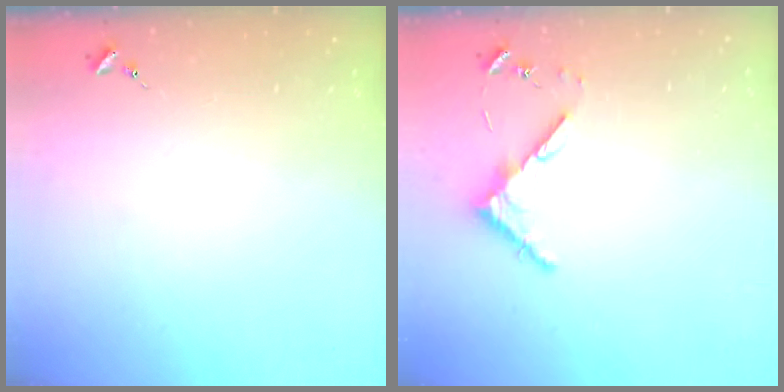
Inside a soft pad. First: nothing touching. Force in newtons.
{"total": 4.6, "press": 4.6, "slide": 0.4}